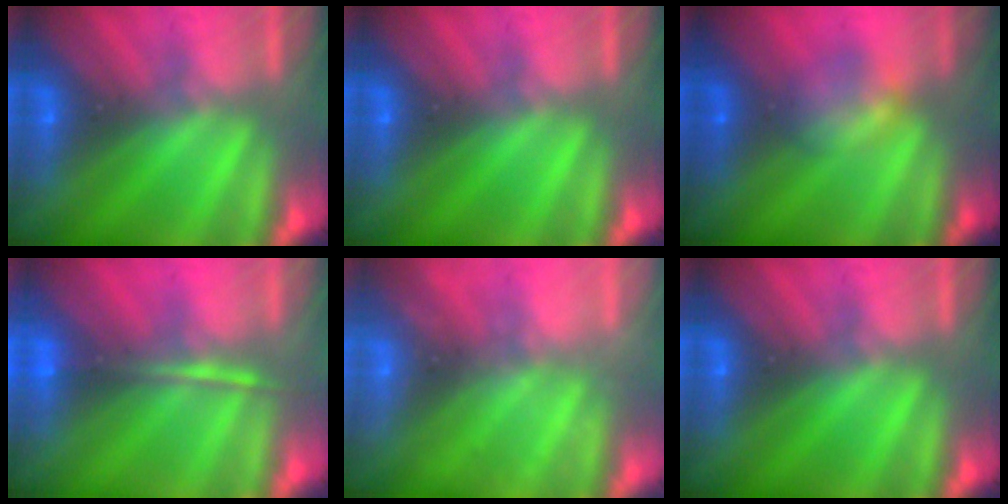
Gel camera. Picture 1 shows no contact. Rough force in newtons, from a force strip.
{"total": 0.0}
{"total": 2.3}
{"total": 1.5}
{"total": 2.4}
{"total": 0.0}